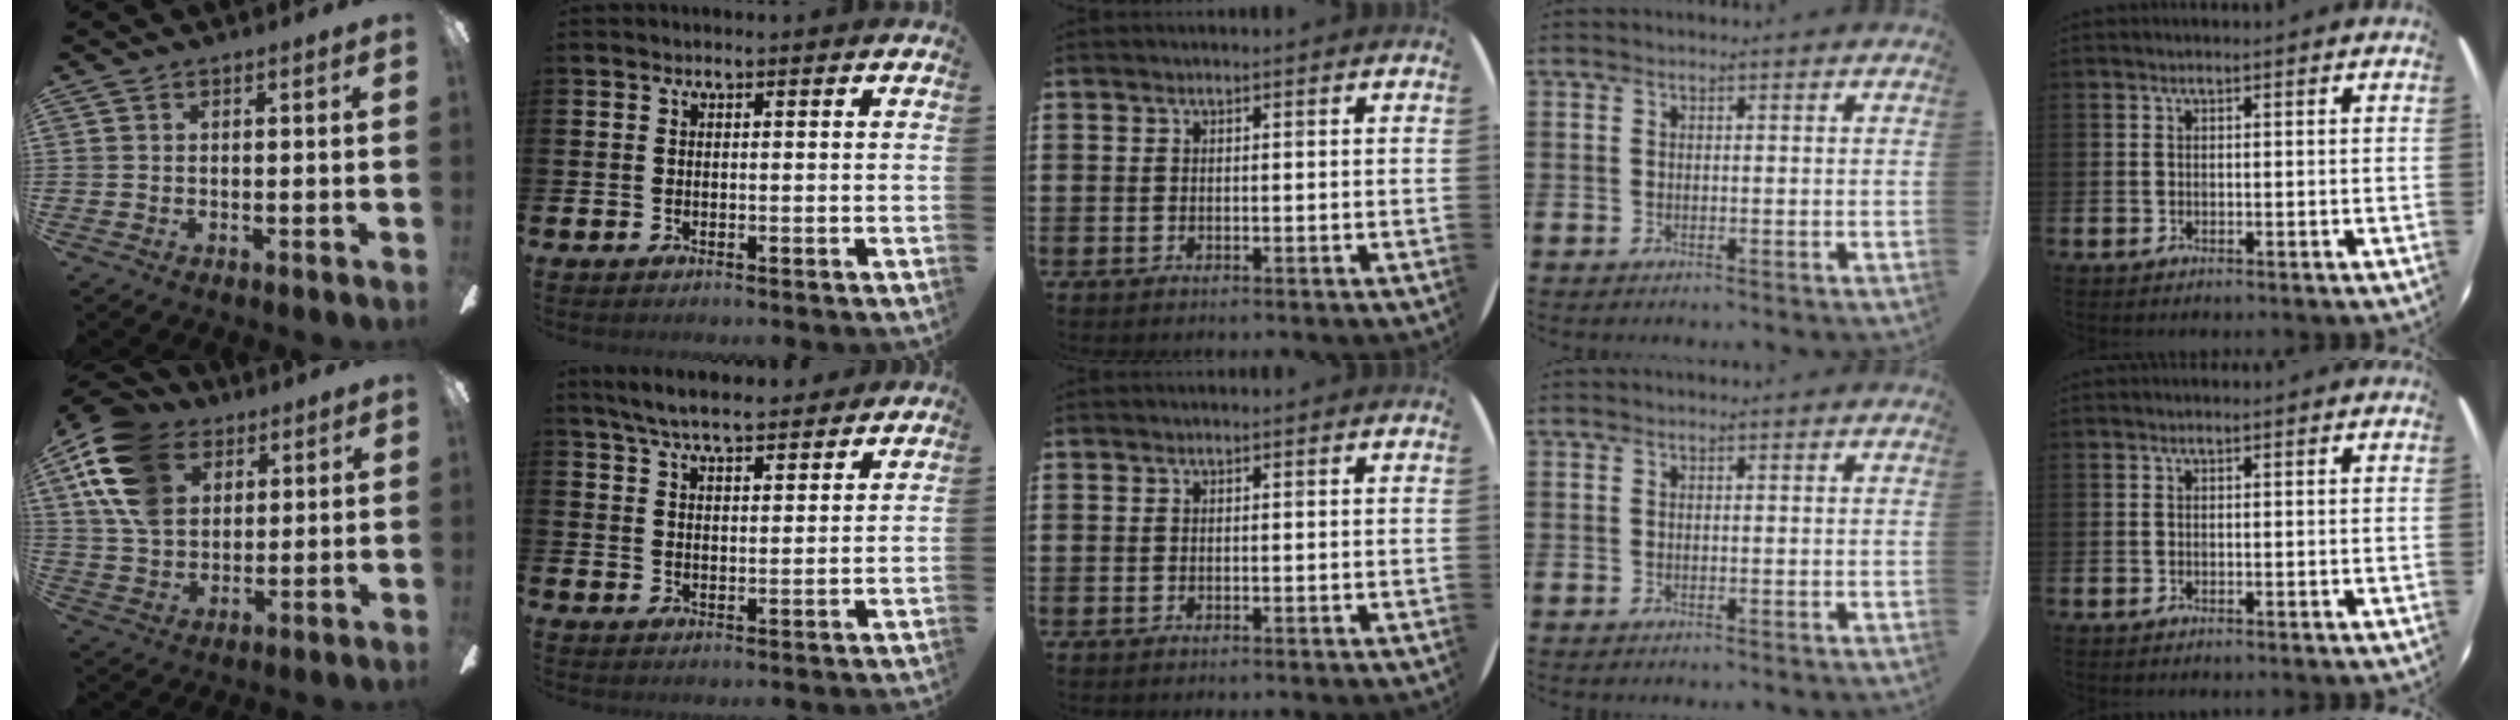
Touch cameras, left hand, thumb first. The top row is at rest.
{"thumb": {"total": 17.1, "force": [7.8, 12.0, 9.3], "torque": [-0.209, -0.017, 0.152]}, "index": {"total": 6.4, "force": [6.0, 1.0, 1.7], "torque": [-0.049, -0.023, 0.109]}}